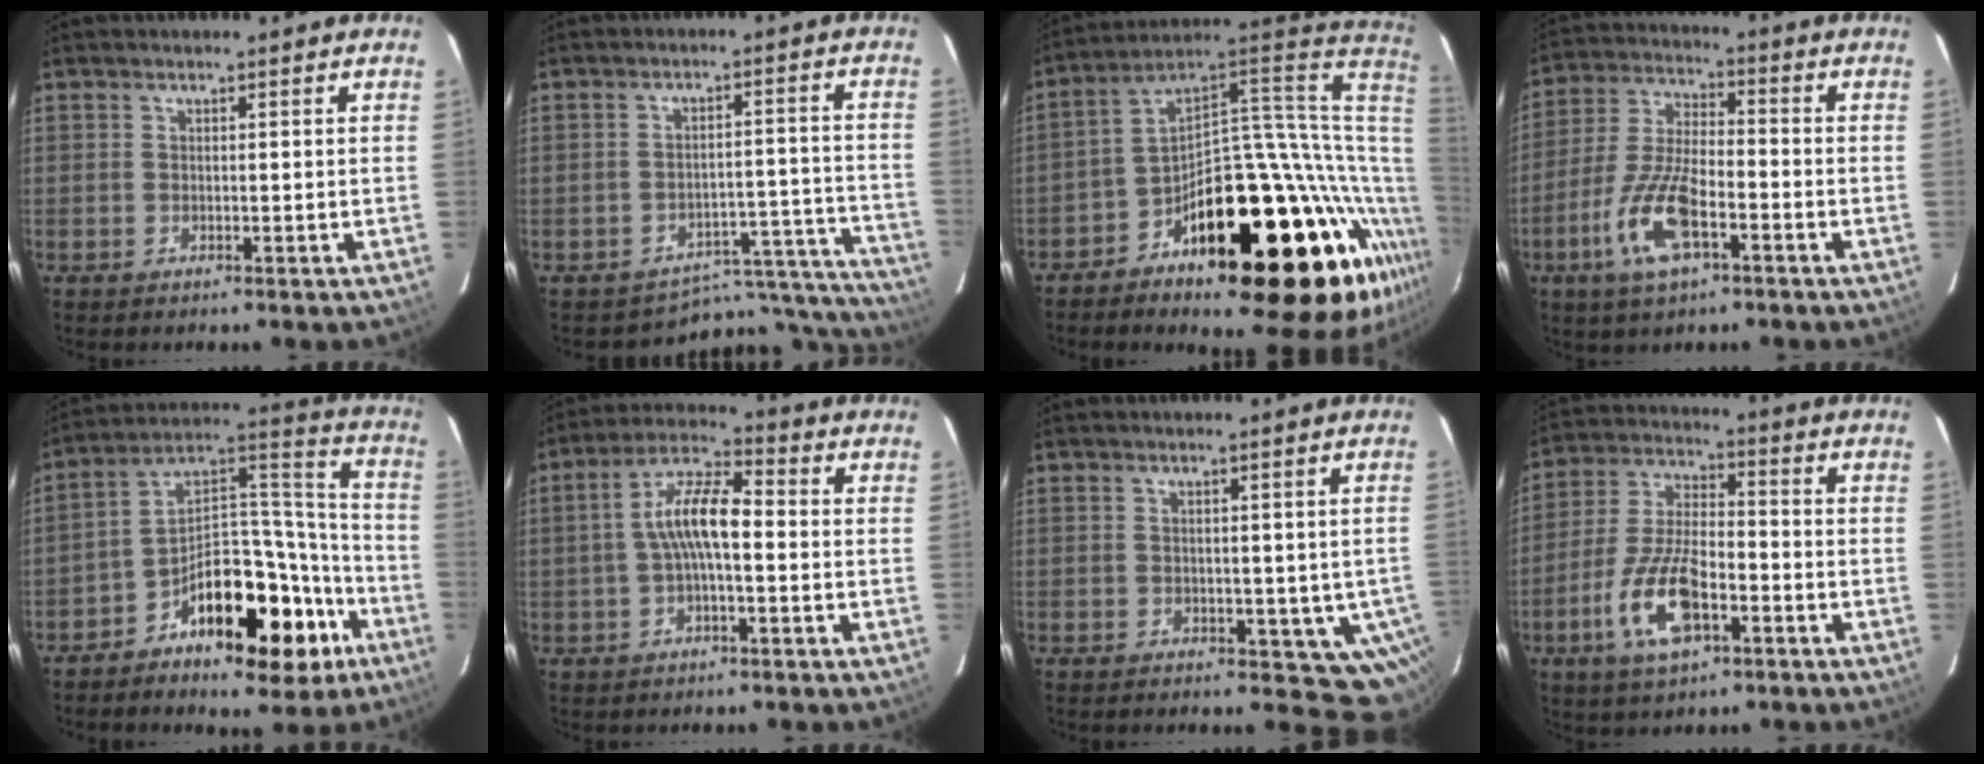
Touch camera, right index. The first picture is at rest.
{"total": 15.3, "force": [-14.5, 4.6, 1.6], "torque": [0.009, 0.056, -0.187]}
{"total": 29.3, "force": [-2.5, 12.0, 26.6], "torque": [-0.381, 0.013, -0.029]}
{"total": 12.8, "force": [-5.9, 4.5, 10.5], "torque": [-0.226, -0.007, -0.113]}
{"total": 19.9, "force": [-12.1, 10.1, 12.2], "torque": [-0.184, 0.060, -0.176]}
{"total": 8.7, "force": [-0.9, 2.7, 8.2], "torque": [-0.166, 0.021, -0.018]}
{"total": 6.2, "force": [-1.6, 4.6, 3.9], "torque": [-0.029, 0.012, -0.008]}
{"total": 13.4, "force": [-5.9, 5.4, 10.8], "torque": [-0.233, -0.006, -0.108]}